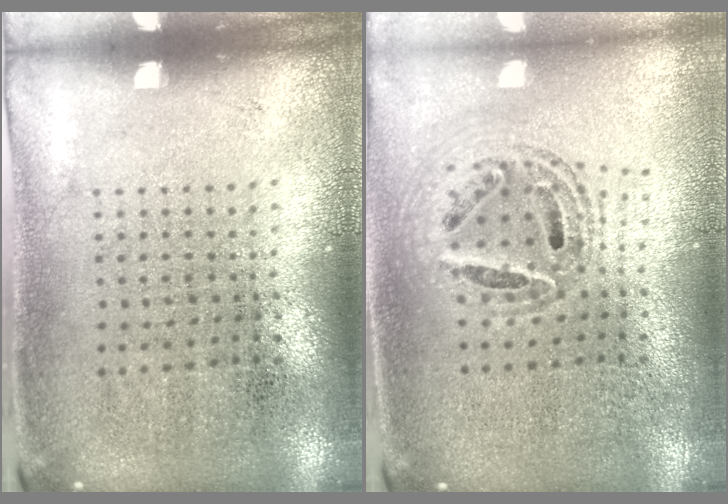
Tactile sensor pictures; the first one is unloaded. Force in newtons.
{"total": 0.9, "press": 0.8, "slide": 0.2}